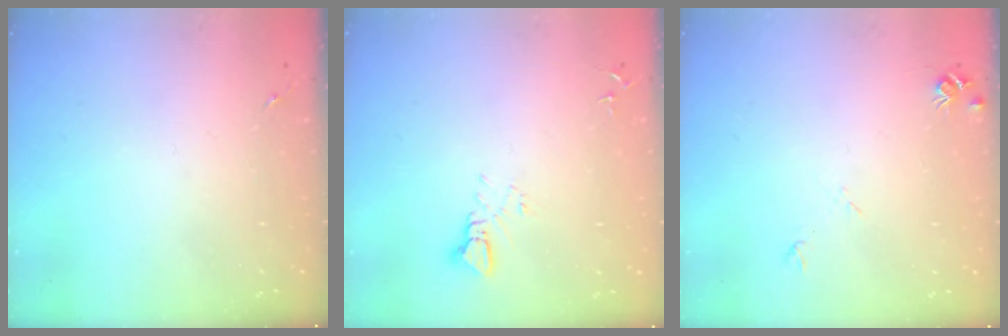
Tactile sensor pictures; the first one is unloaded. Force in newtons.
{"total": 3.1, "press": 3.1, "slide": 0.1}
{"total": 5.5, "press": 5.5, "slide": 0.7}